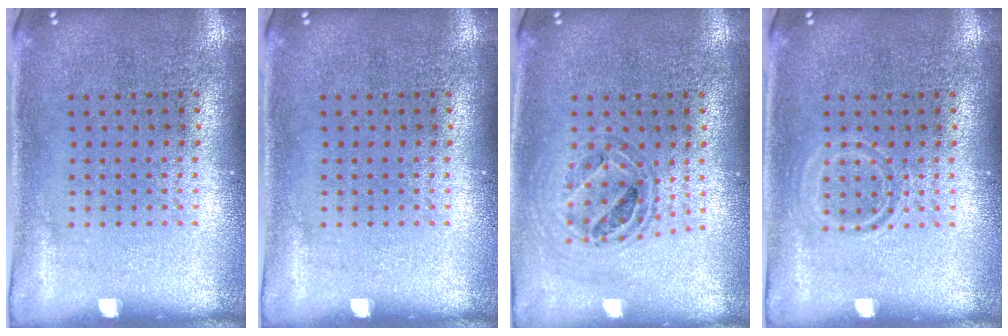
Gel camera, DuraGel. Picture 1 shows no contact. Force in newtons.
{"total": 0.0}
{"total": 0.8, "press": 0.8, "slide": 0.0}
{"total": 1.4, "press": 1.3, "slide": 0.4}